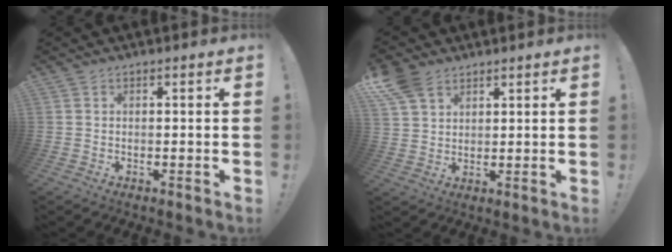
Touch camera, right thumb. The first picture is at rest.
{"total": 8.0, "force": [5.1, 4.9, 3.9], "torque": [-0.080, -0.016, 0.100]}